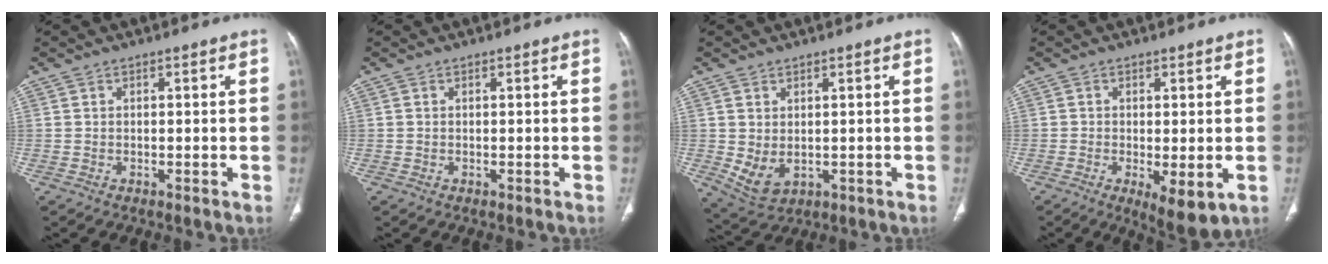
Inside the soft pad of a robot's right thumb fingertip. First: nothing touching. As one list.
[{"total": 0.0}, {"total": 5.3, "force": [-0.1, 3.5, 3.9], "torque": [-0.074, -0.005, 0.021]}, {"total": 7.1, "force": [-2.1, 2.7, 6.3], "torque": [-0.094, -0.020, -0.026]}]